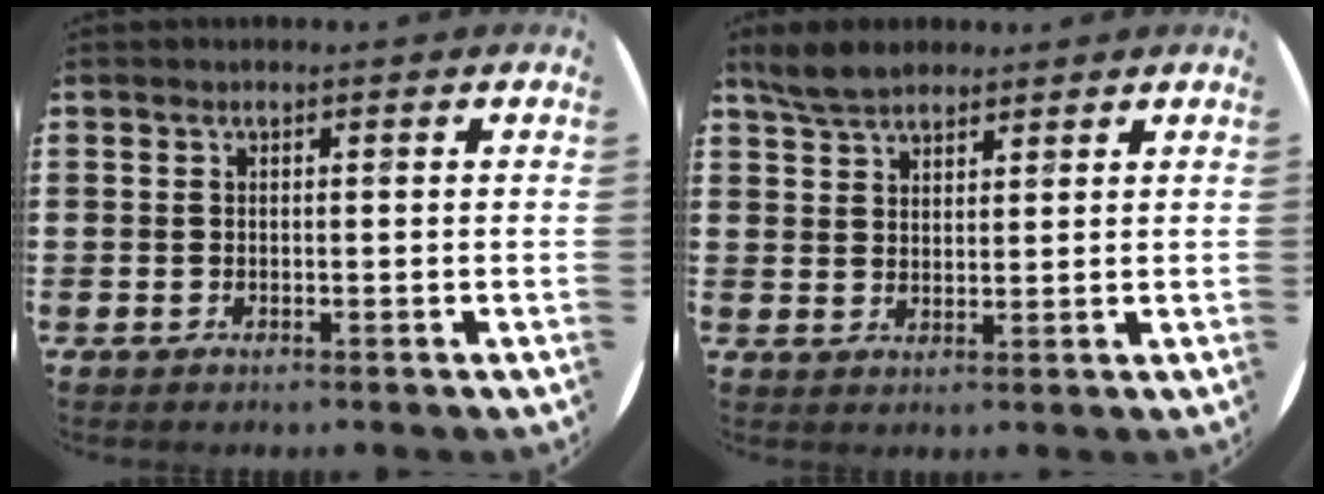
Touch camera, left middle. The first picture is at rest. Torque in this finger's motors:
{"motor_torque": [0.27, -0.23, 0.06, 0.05]}